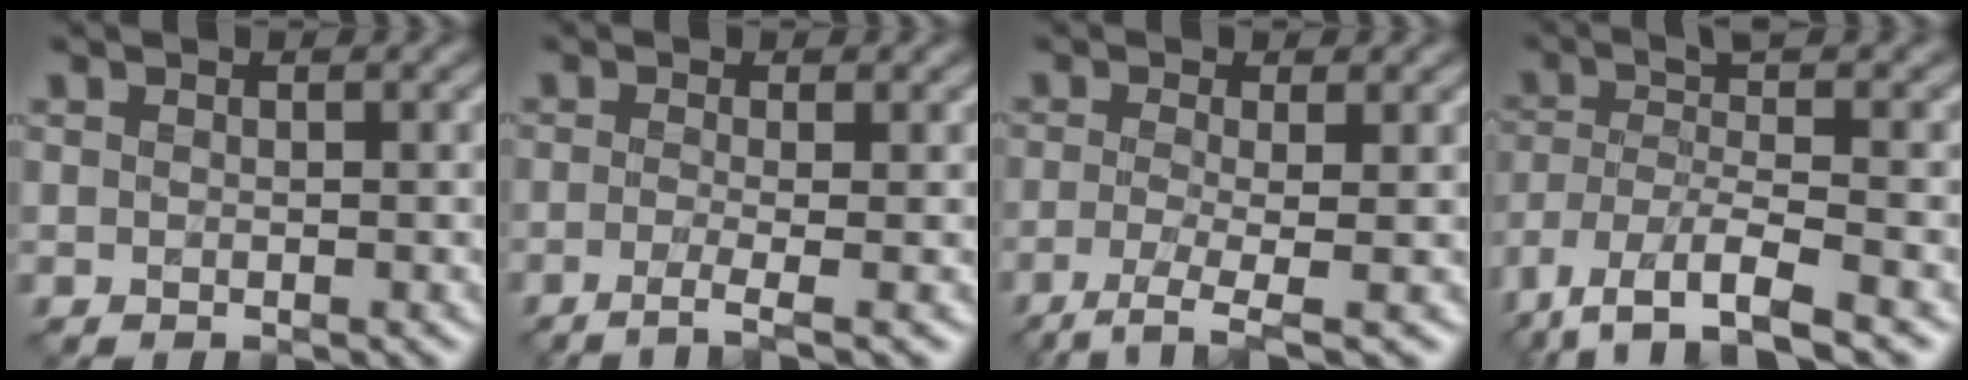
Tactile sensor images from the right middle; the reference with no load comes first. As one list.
[{"total": 2.9, "force": [-1.2, 0.7, 2.5], "torque": [-0.036, -0.007, -0.032]}, {"total": 4.0, "force": [-1.6, 0.9, 3.6], "torque": [-0.065, -0.010, -0.040]}, {"total": 8.1, "force": [-4.4, 2.2, 6.5], "torque": [-0.131, -0.011, -0.083]}]